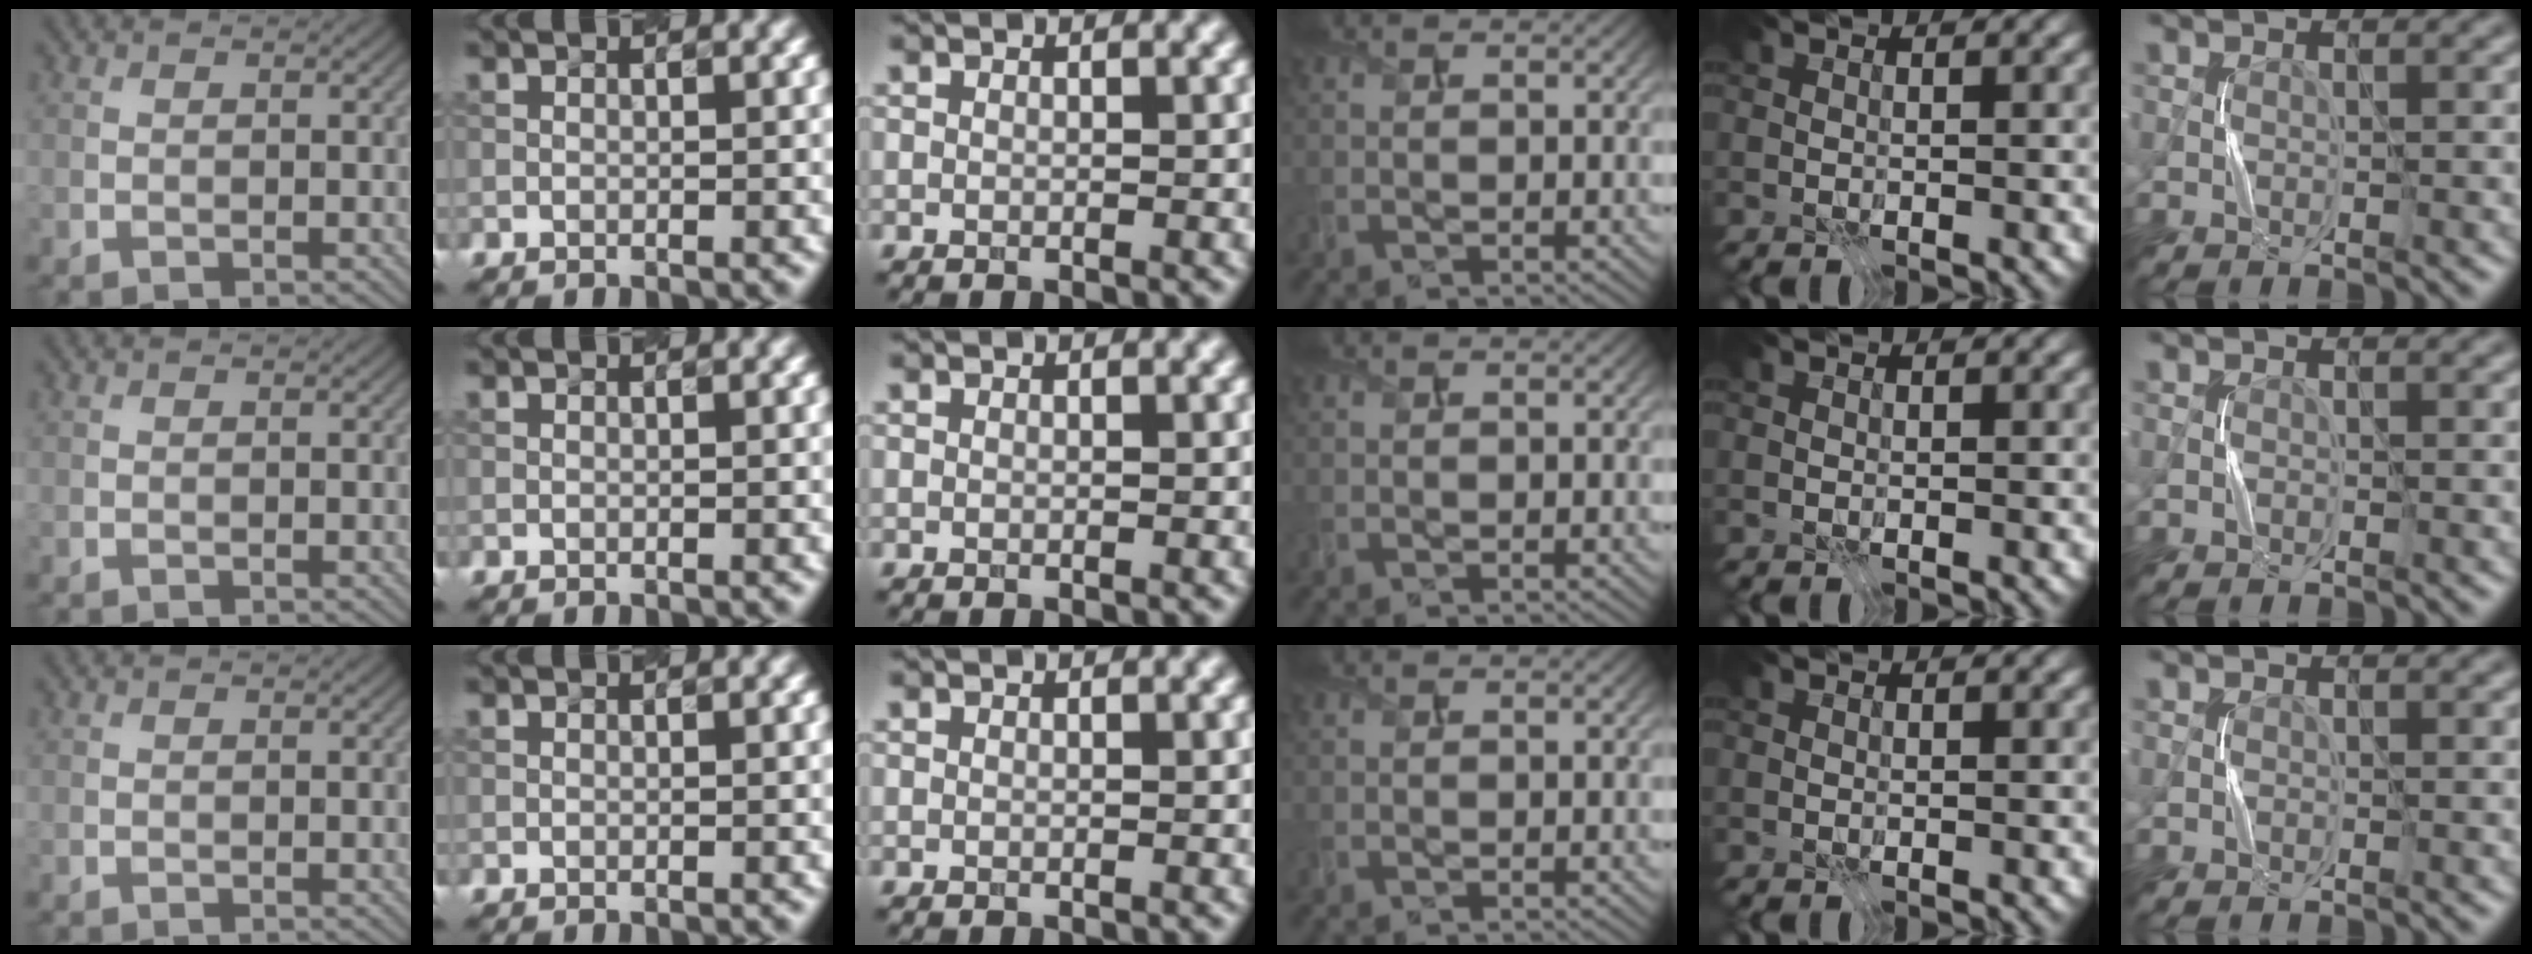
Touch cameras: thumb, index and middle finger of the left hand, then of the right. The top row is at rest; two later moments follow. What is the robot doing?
{"motion": "press", "object": "gel pad"}